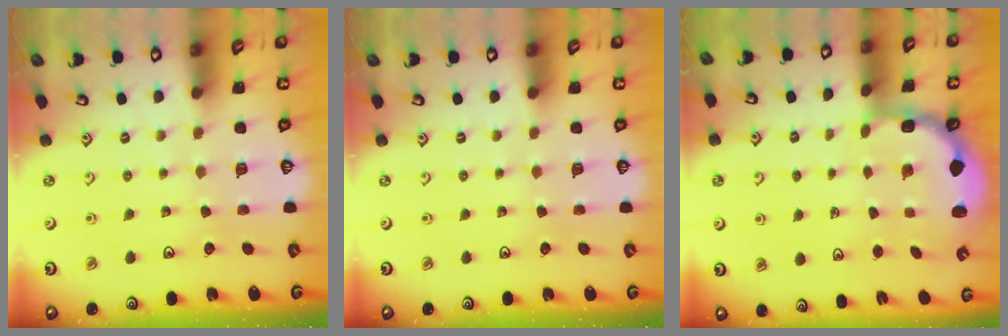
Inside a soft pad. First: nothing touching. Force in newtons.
{"total": 0.0}
{"total": 2.8, "press": 2.3, "slide": 1.7}